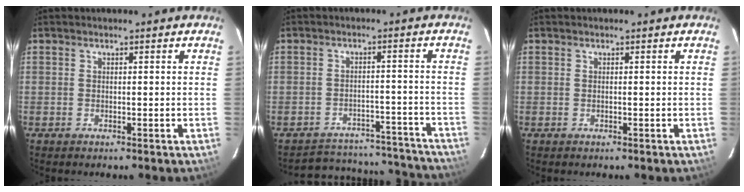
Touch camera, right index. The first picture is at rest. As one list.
[{"total": 18.2, "force": [-16.7, 6.2, 3.7], "torque": [-0.074, 0.049, -0.193]}, {"total": 0.0}]